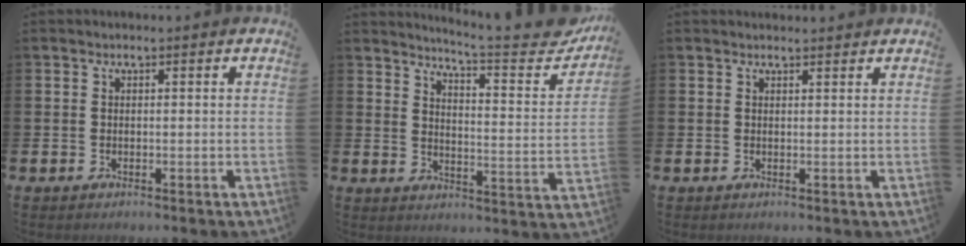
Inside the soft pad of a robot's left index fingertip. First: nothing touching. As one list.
[{"total": 6.2, "force": [5.6, 0.4, 2.7], "torque": [-0.043, -0.054, 0.083]}, {"total": 1.1, "force": [1.1, 0.1, 0.1], "torque": [0.006, -0.002, 0.018]}]